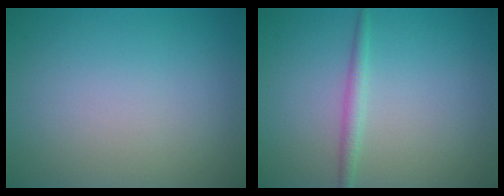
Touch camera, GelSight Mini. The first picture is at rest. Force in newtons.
{"total": 1.4, "press": 1.4, "slide": 0.1}